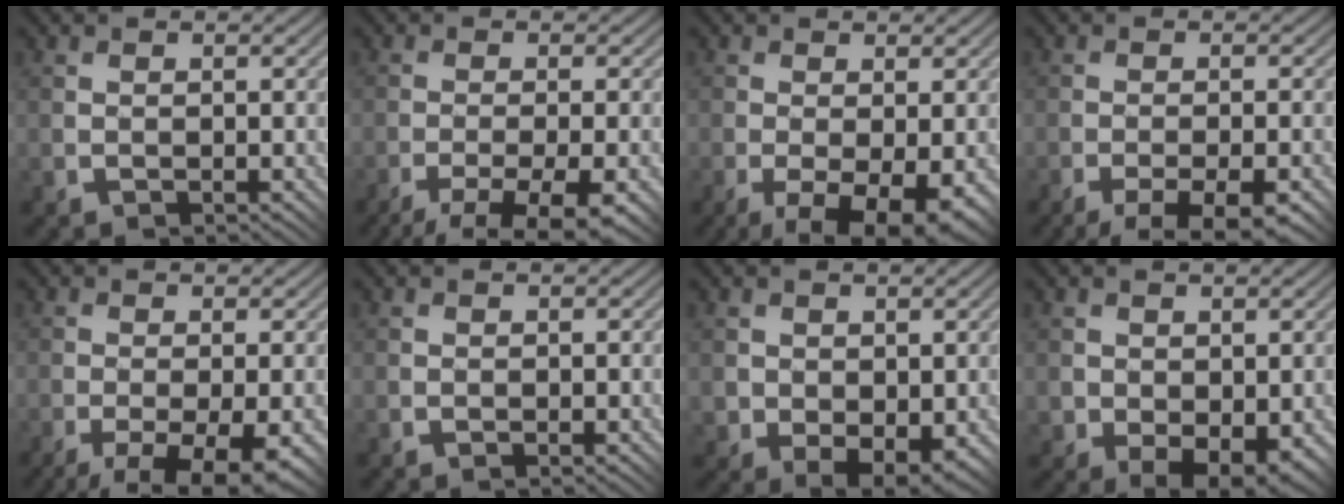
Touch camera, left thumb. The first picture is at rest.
{"total": 9.6, "force": [-7.3, 2.1, 5.9], "torque": [-0.098, -0.017, -0.095]}
{"total": 8.3, "force": [-3.8, 3.4, 6.6], "torque": [-0.093, -0.024, -0.047]}
{"total": 7.8, "force": [-5.6, 2.3, 5.0], "torque": [-0.075, -0.003, -0.078]}
{"total": 9.1, "force": [-5.5, 2.8, 6.7], "torque": [-0.111, -0.029, -0.073]}
{"total": 0.0}
{"total": 3.9, "force": [-0.1, 3.0, 2.5], "torque": [-0.059, -0.022, 0.011]}
{"total": 4.7, "force": [-0.8, 3.3, 3.2], "torque": [-0.065, -0.026, 0.002]}